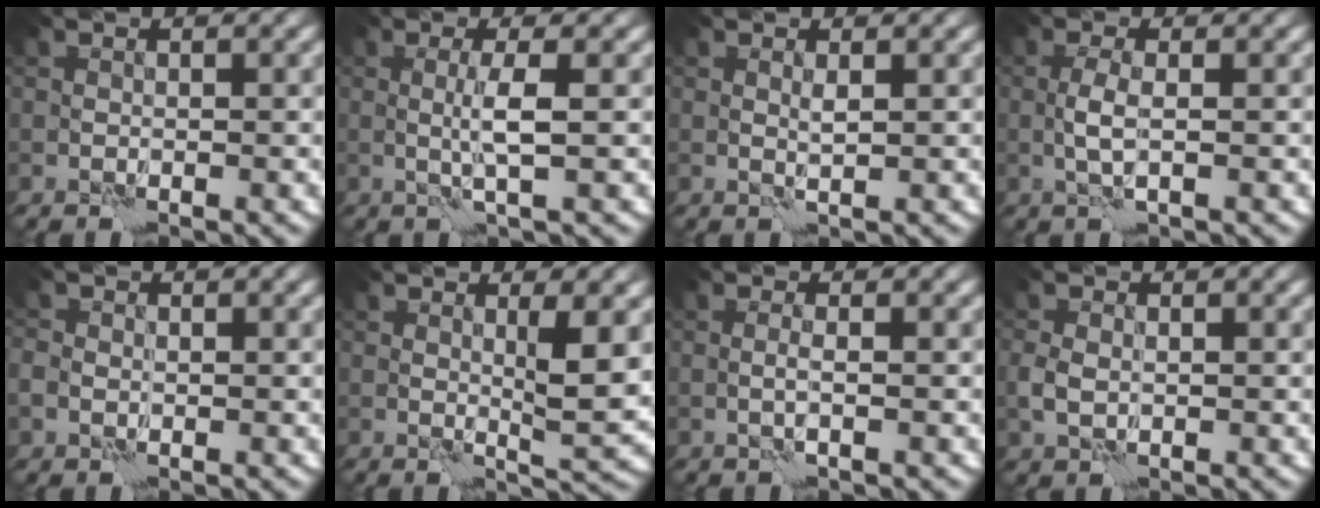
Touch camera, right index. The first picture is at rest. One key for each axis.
{"total": 2.4, "fx": 0.5, "fy": -0.1, "fz": 2.3, "tx": -0.045, "ty": -0.004, "tz": 0.007}
{"total": 0.8, "fx": 0.6, "fy": -0.2, "fz": 0.5, "tx": -0.009, "ty": -0.003, "tz": 0.011}
{"total": 1.8, "fx": 0.1, "fy": 0.2, "fz": 1.7, "tx": -0.038, "ty": 0.001, "tz": -0.001}
{"total": 1.5, "fx": 0.1, "fy": 1.3, "fz": 0.8, "tx": -0.016, "ty": -0.004, "tz": 0.002}
{"total": 3.5, "fx": 1.0, "fy": 0.3, "fz": 3.3, "tx": -0.049, "ty": -0.010, "tz": 0.021}
{"total": 0.7, "fx": 0.2, "fy": -0.2, "fz": 0.6, "tx": -0.013, "ty": -0.002, "tz": 0.002}
{"total": 1.7, "fx": 0.2, "fy": 1.2, "fz": 1.2, "tx": -0.032, "ty": -0.003, "tz": 0.004}